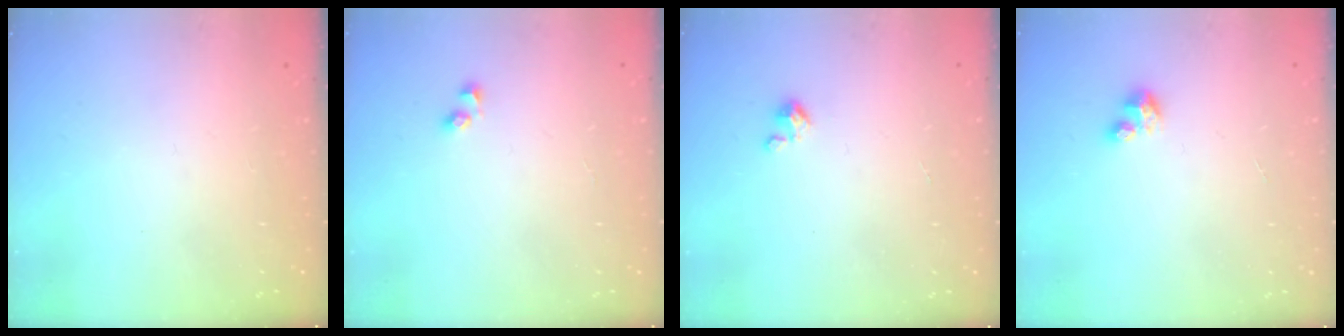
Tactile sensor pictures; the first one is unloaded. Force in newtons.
{"total": 2.5, "press": 2.2, "slide": 1.3}
{"total": 2.5, "press": 2.5, "slide": 0.3}
{"total": 4.1, "press": 4.0, "slide": 0.3}